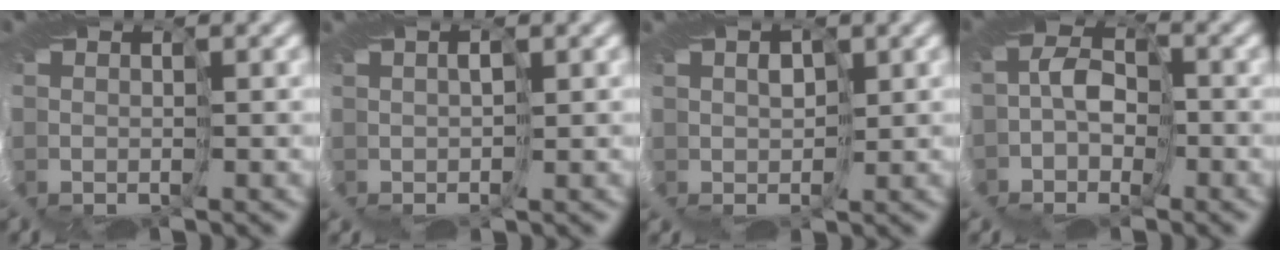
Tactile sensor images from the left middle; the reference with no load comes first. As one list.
[{"total": 1.4, "force": [0.5, -1.1, -0.7], "torque": [0.019, 0.013, 0.004]}, {"total": 1.3, "force": [1.1, -0.4, -0.5], "torque": [0.015, 0.021, 0.004]}, {"total": 2.9, "force": [-0.7, 2.0, 2.1], "torque": [-0.016, 0.010, -0.035]}]